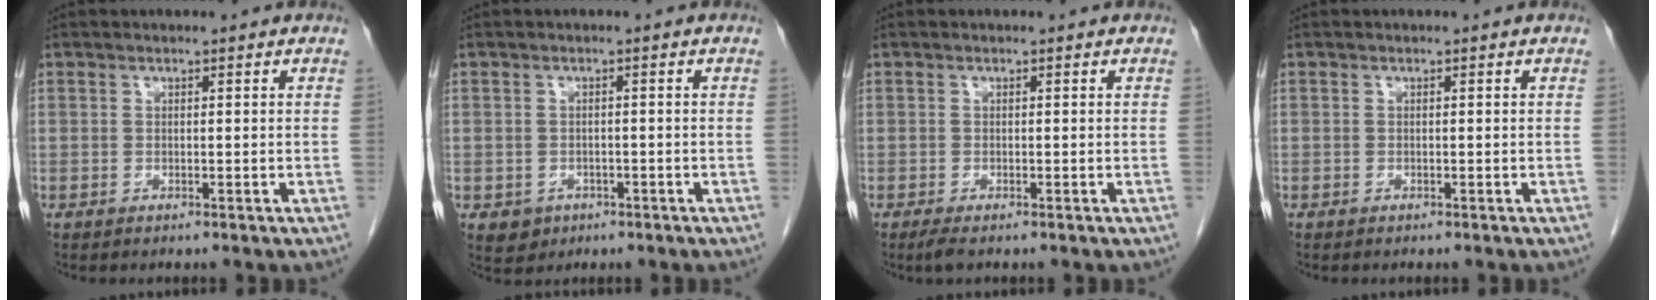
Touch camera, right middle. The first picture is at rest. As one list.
[{"total": 3.0, "force": [-1.3, 2.6, 0.8], "torque": [-0.010, 0.005, -0.010]}, {"total": 1.5, "force": [-1.1, 0.3, 1.0], "torque": [-0.024, -0.006, -0.017]}, {"total": 0.0}]